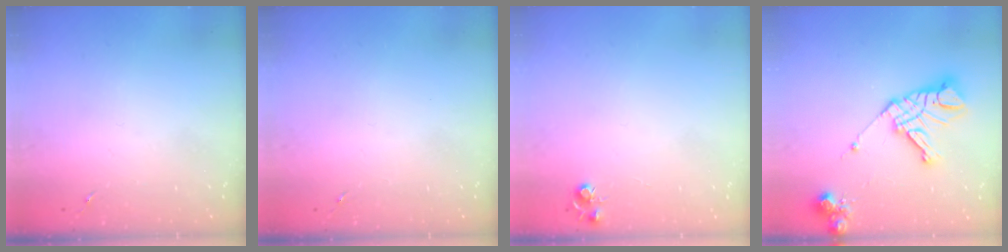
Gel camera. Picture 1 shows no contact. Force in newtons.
{"total": 0.0}
{"total": 5.1, "press": 5.0, "slide": 0.5}
{"total": 16.3, "press": 16.2, "slide": 1.8}